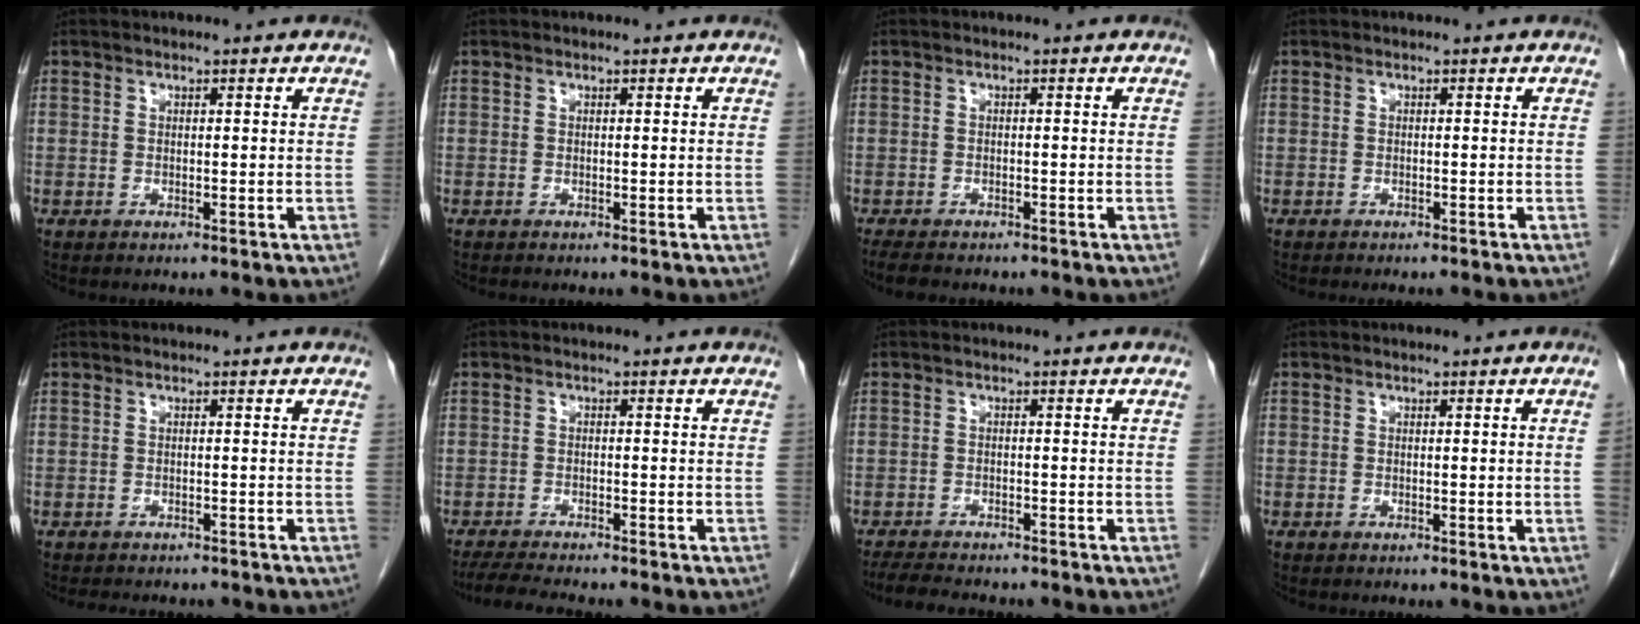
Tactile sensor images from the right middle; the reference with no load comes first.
{"total": 0.0}
{"total": 4.4, "force": [-3.7, 1.2, 2.0], "torque": [-0.036, -0.011, -0.055]}
{"total": 2.7, "force": [-2.4, 0.5, 1.1], "torque": [-0.018, -0.007, -0.026]}
{"total": 7.4, "force": [-6.6, 2.3, 2.6], "torque": [-0.039, 0.000, -0.079]}
{"total": 6.5, "force": [-5.9, 0.2, 2.8], "torque": [-0.046, -0.017, -0.094]}
{"total": 7.8, "force": [-7.0, 1.4, 3.1], "torque": [-0.048, -0.012, -0.105]}
{"total": 1.0, "force": [-0.2, -0.4, 0.9], "torque": [-0.004, 0.003, -0.003]}